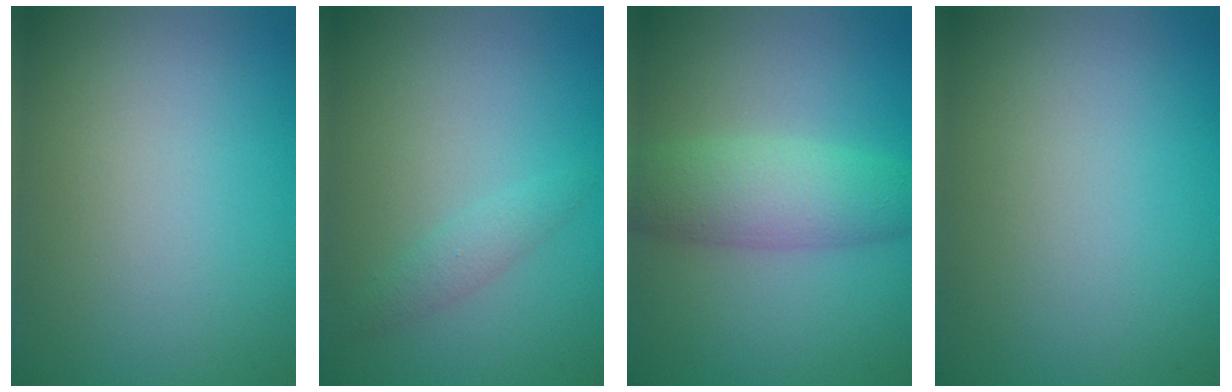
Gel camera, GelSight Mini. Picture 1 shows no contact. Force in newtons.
{"total": 1.4, "press": 1.4, "slide": 0.0}
{"total": 5.0, "press": 5.0, "slide": 0.1}
{"total": 0.0}